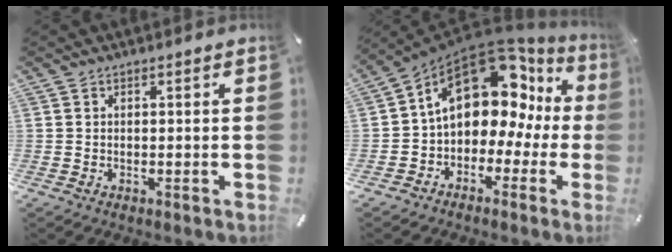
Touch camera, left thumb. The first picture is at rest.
{"total": 15.7, "force": [7.0, 10.0, 9.9], "torque": [-0.147, -0.047, 0.116]}